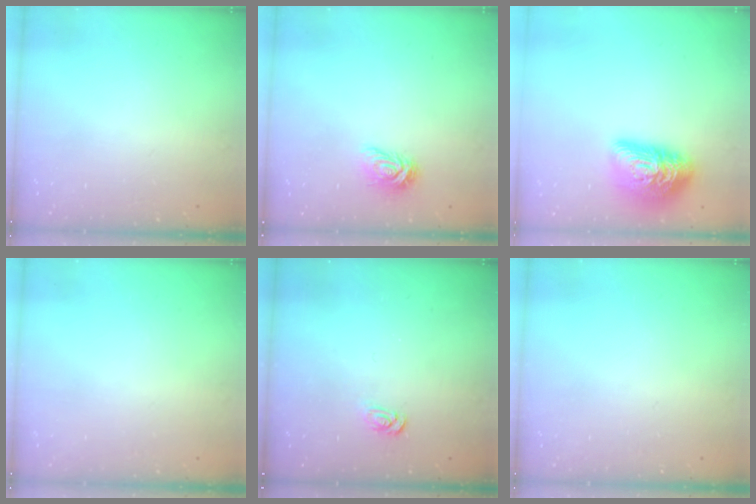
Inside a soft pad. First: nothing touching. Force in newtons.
{"total": 5.7, "press": 5.7, "slide": 0.2}
{"total": 17.6, "press": 17.6, "slide": 0.9}
{"total": 0.0}
{"total": 2.6, "press": 2.6, "slide": 0.3}
{"total": 0.0}